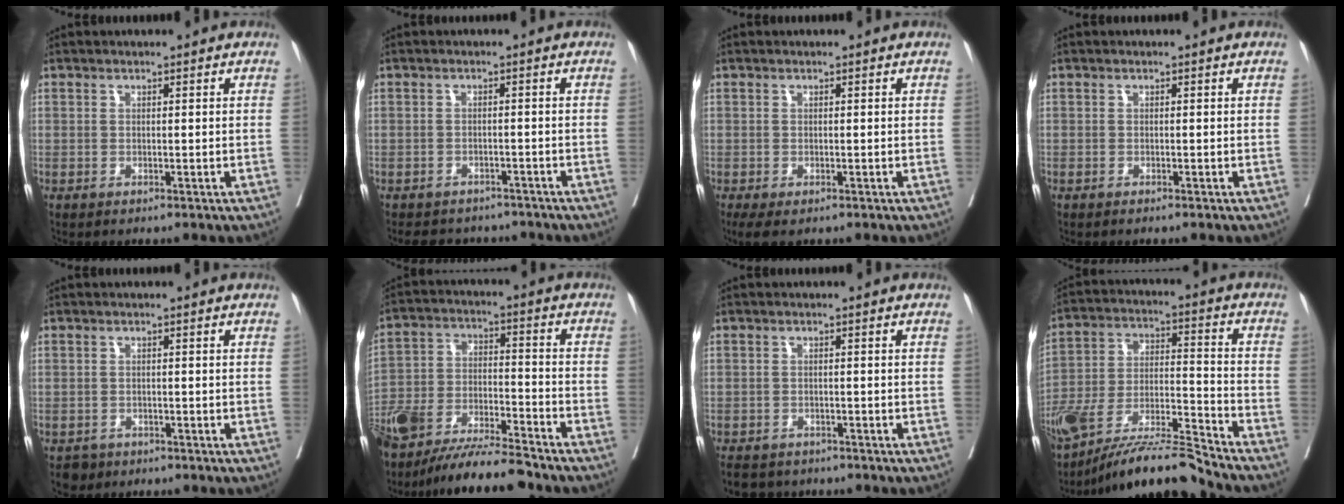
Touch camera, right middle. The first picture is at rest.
{"total": 7.2, "force": [-6.5, 2.8, 1.2], "torque": [-0.011, 0.004, -0.079]}
{"total": 3.5, "force": [-2.2, 1.6, 2.1], "torque": [-0.038, -0.012, -0.035]}
{"total": 0.9, "force": [-0.7, 0.1, 0.5], "torque": [-0.008, -0.002, -0.010]}
{"total": 2.0, "force": [-1.4, 1.5, 0.1], "torque": [-0.003, 0.004, -0.023]}
{"total": 17.7, "force": [-15.4, 2.4, 8.4], "torque": [-0.178, -0.018, -0.277]}
{"total": 6.2, "force": [-5.5, 2.5, 1.3], "torque": [-0.020, -0.004, -0.079]}
{"total": 14.9, "force": [-13.2, -0.3, 6.8], "torque": [-0.124, 0.010, -0.238]}